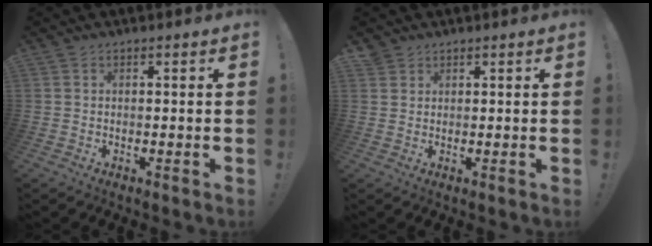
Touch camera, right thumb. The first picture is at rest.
{"total": 1.9, "force": [1.6, 1.0, 0.1], "torque": [0.001, -0.010, 0.030]}